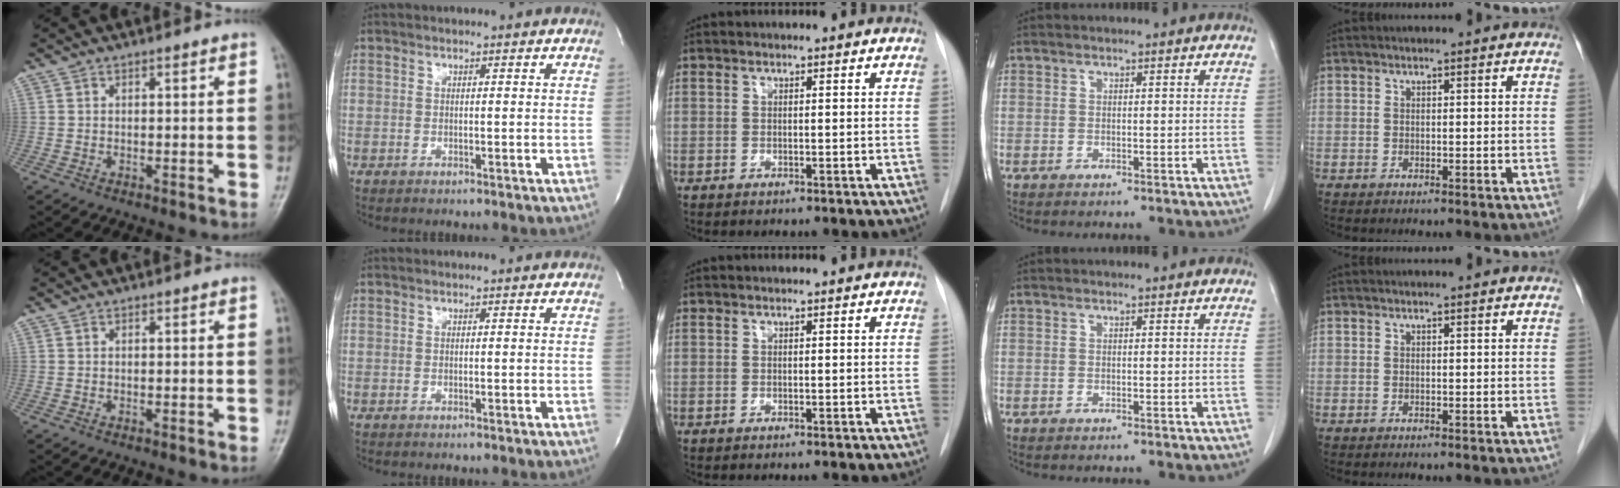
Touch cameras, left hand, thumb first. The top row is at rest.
{}